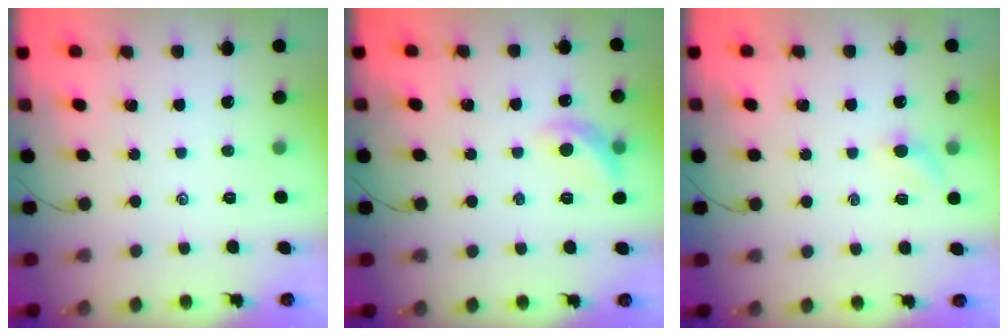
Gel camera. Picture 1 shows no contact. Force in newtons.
{"total": 9.0, "press": 9.0, "slide": 0.8}
{"total": 2.9, "press": 2.7, "slide": 0.9}